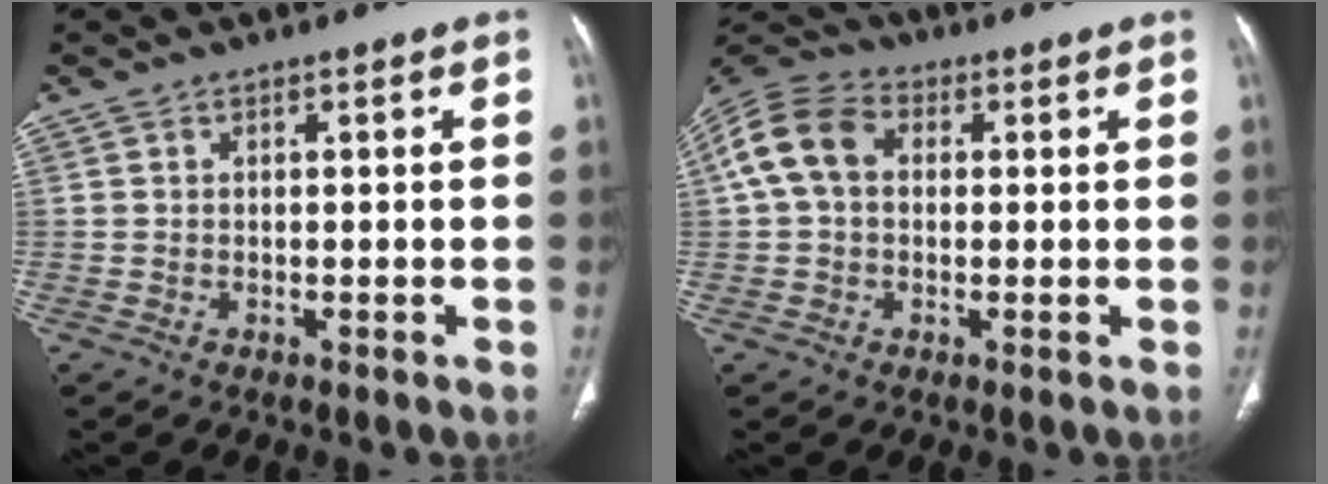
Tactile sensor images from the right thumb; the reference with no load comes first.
{"total": 10.3, "force": [1.5, 7.5, 6.8], "torque": [-0.137, 0.032, 0.018]}